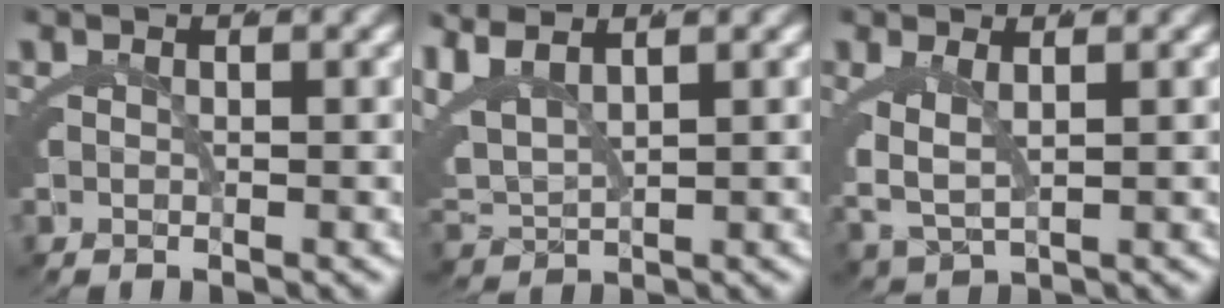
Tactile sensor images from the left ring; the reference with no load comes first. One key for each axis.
{"total": 5.5, "fx": 2.1, "fy": 3.8, "fz": 3.3, "tx": -0.113, "ty": -0.010, "tz": 0.050}
{"total": 3.2, "fx": 0.6, "fy": 1.9, "fz": 2.6, "tx": -0.072, "ty": -0.014, "tz": 0.025}